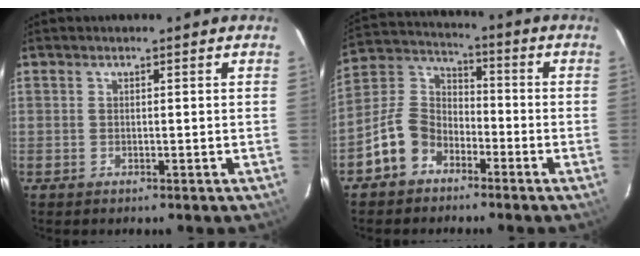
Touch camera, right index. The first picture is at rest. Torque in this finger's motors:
{"motor_torque": [0.07, -0.14, -0.52, -0.21]}